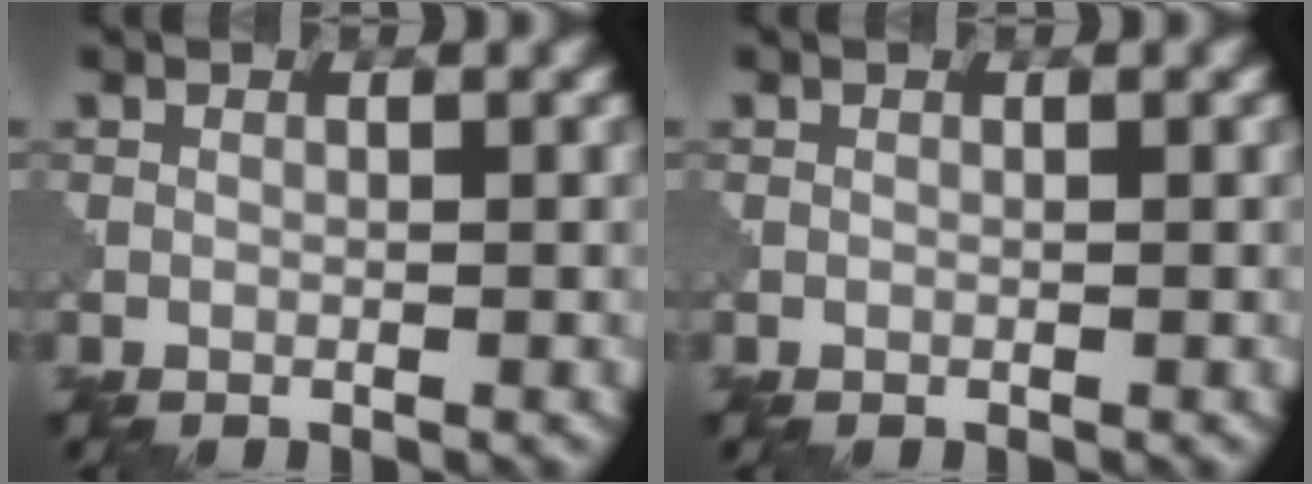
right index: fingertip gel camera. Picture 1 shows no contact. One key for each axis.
{"total": 0.0}